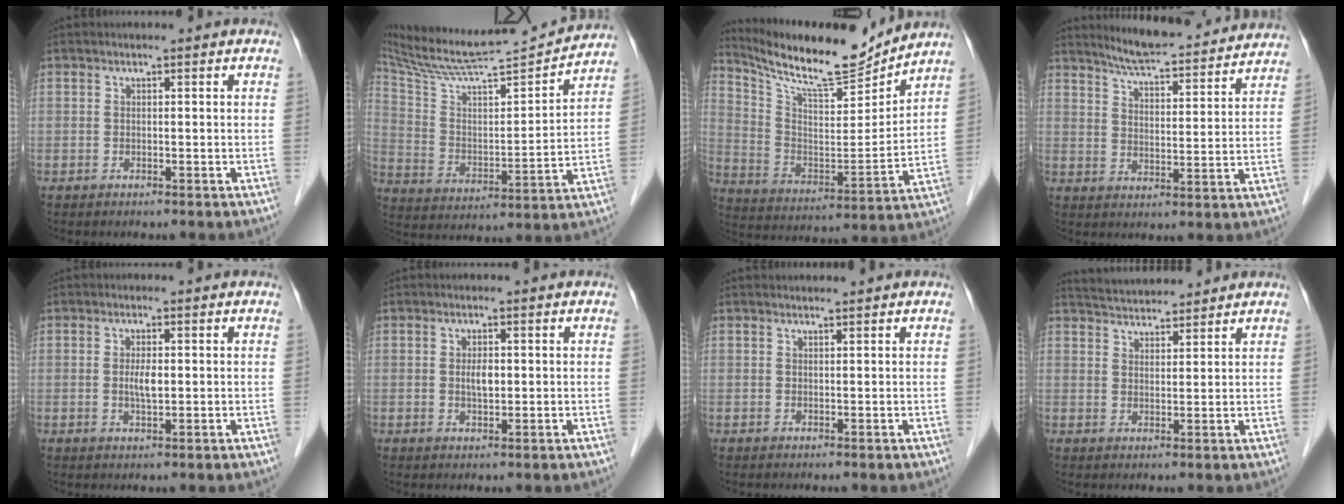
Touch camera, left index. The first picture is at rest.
{"total": 20.3, "force": [19.0, 0.1, 7.1], "torque": [-0.133, -0.015, 0.304]}
{"total": 16.9, "force": [15.4, 1.6, 6.7], "torque": [-0.136, -0.013, 0.264]}
{"total": 17.5, "force": [16.3, 2.0, 6.0], "torque": [-0.088, -0.008, 0.219]}
{"total": 2.4, "force": [0.1, 0.7, 2.3], "torque": [-0.047, -0.002, 0.004]}
{"total": 2.0, "force": [0.2, 0.8, 1.8], "torque": [-0.036, -0.001, 0.005]}
{"total": 1.3, "force": [1.2, -0.1, 0.2], "torque": [-0.005, 0.009, 0.025]}
{"total": 7.1, "force": [6.9, 1.0, 1.4], "torque": [-0.029, 0.028, 0.112]}